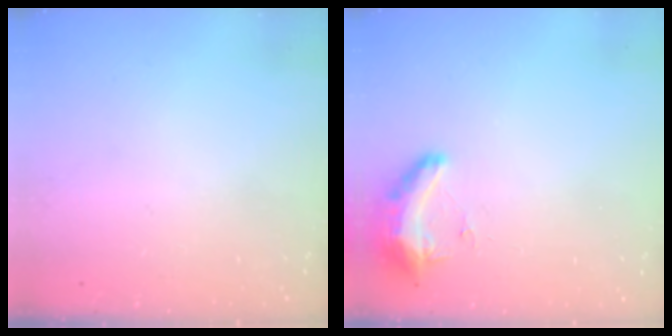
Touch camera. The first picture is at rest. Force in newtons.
{"total": 14.6, "press": 10.5, "slide": 10.2}